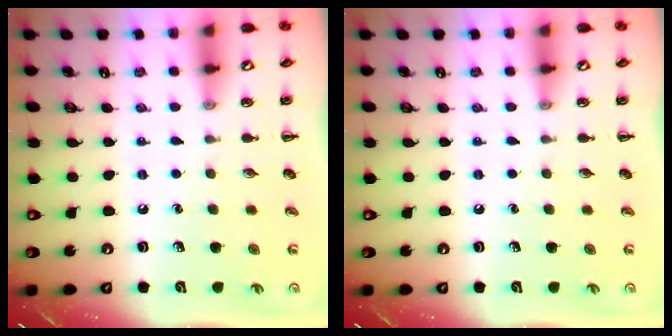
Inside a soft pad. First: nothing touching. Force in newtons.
{"total": 0.0}